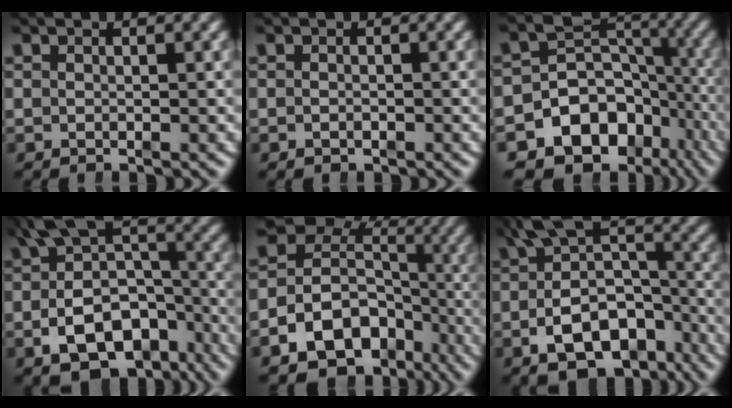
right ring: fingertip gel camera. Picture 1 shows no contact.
{"total": 0.6, "force": [-0.6, 0.2, 0.0], "torque": [-0.002, -0.011, -0.004]}
{"total": 19.9, "force": [-8.5, 15.9, 8.3], "torque": [-0.172, -0.085, -0.123]}
{"total": 9.9, "force": [-4.2, 6.5, 6.2], "torque": [-0.097, -0.025, -0.063]}
{"total": 16.7, "force": [-5.8, 13.8, 7.5], "torque": [-0.138, -0.062, -0.085]}
{"total": 9.0, "force": [-3.9, 5.8, 5.7], "torque": [-0.089, -0.022, -0.058]}